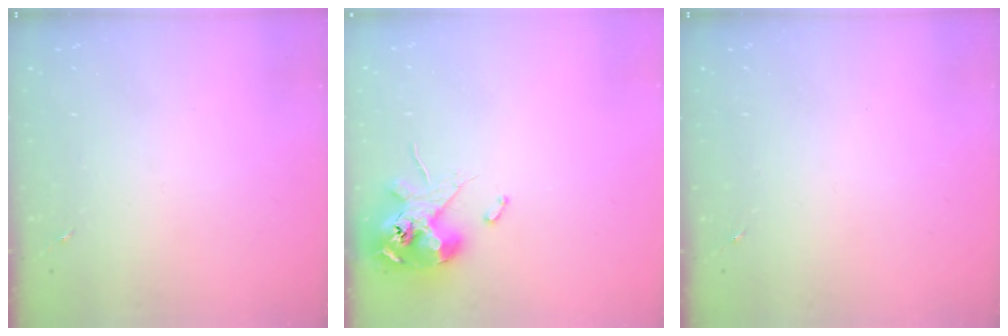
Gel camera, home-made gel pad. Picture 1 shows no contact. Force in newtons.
{"total": 12.1, "press": 11.9, "slide": 2.2}
{"total": 0.0}